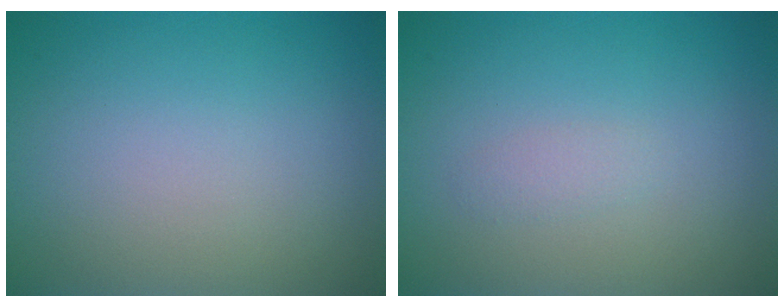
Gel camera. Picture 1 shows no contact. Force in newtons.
{"total": 0.8, "press": 0.8, "slide": 0.1}